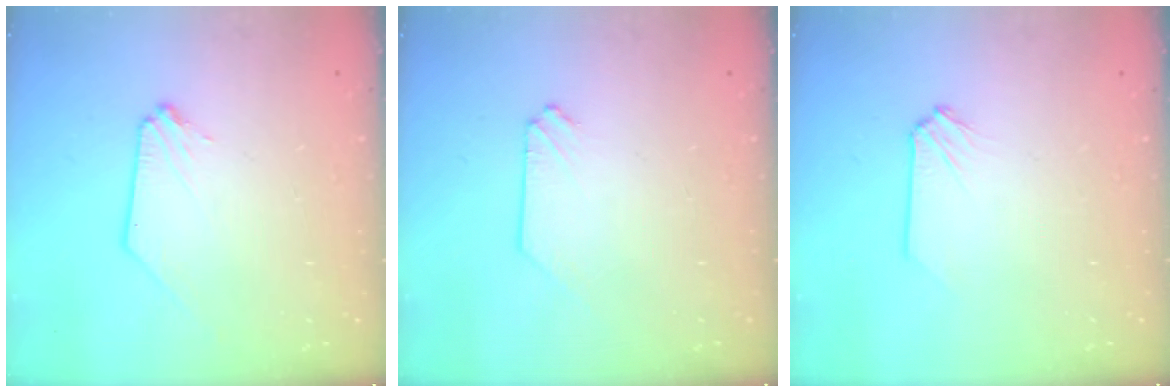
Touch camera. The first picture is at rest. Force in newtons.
{"total": 0.0}
{"total": 0.0}